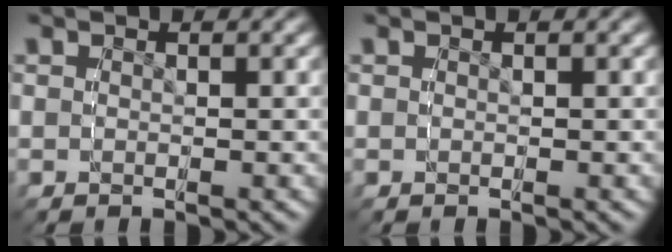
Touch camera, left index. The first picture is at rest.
{"total": 0.0}